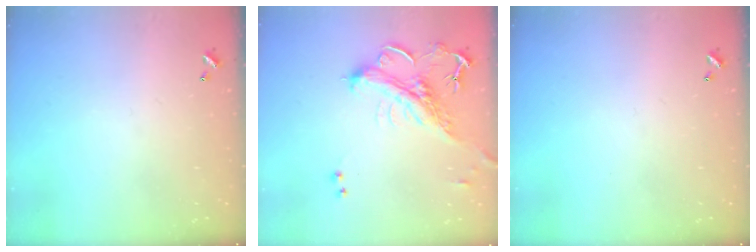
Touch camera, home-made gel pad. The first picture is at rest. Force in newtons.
{"total": 2.3, "press": 1.9, "slide": 1.3}
{"total": 0.0}